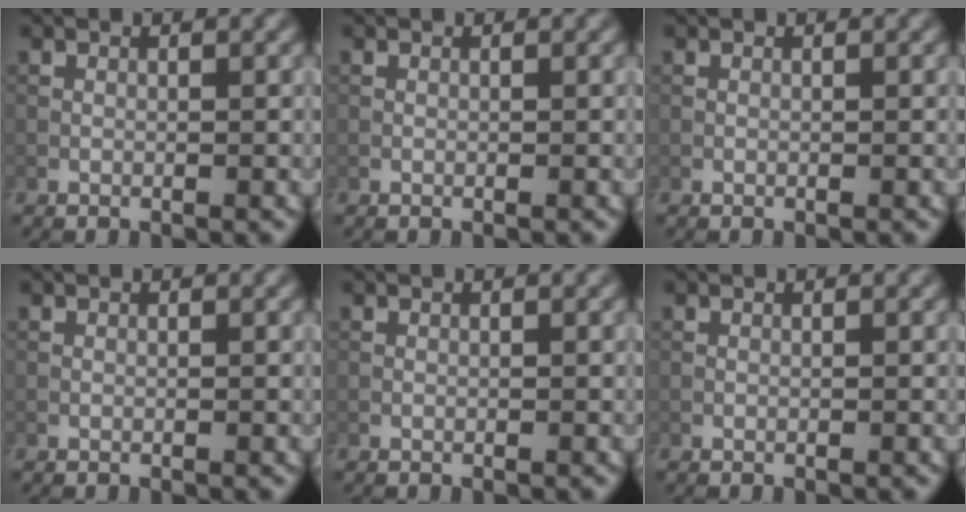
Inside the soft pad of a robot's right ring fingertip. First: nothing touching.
{"total": 0.0}
{"total": 0.0}
{"total": 0.0}
{"total": 0.0}
{"total": 0.0}